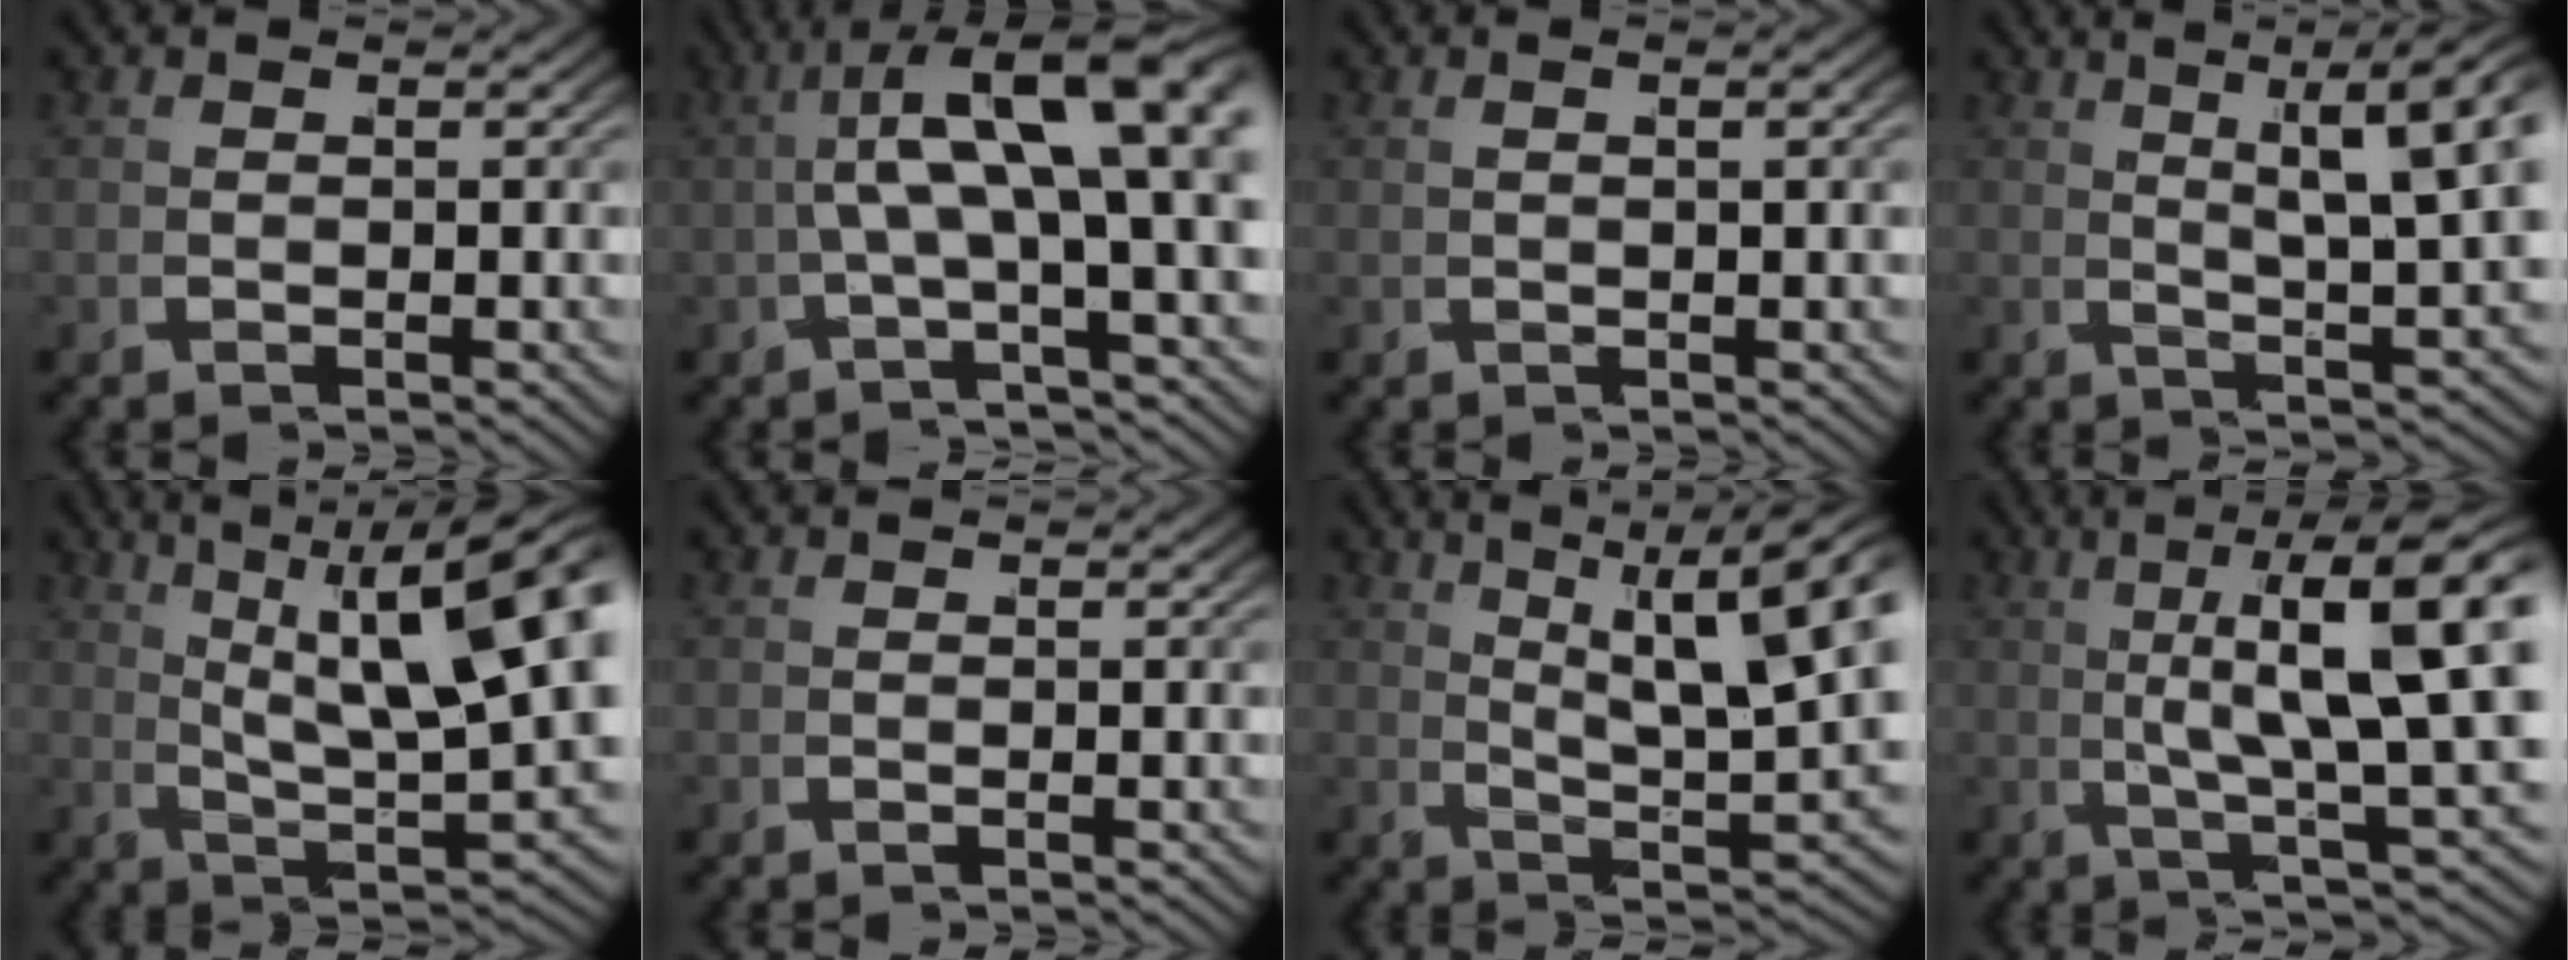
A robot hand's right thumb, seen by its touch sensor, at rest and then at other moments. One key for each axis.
{"total": 10.3, "fx": 2.4, "fy": 3.2, "fz": 9.5, "tx": -0.124, "ty": 0.035, "tz": 0.014}
{"total": 1.0, "fx": 0.4, "fy": -0.7, "fz": 0.7, "tx": 0.002, "ty": 0.015, "tz": 0.007}
{"total": 8.9, "fx": 4.0, "fy": 2.9, "fz": 7.5, "tx": -0.069, "ty": 0.027, "tz": 0.044}
{"total": 11.7, "fx": 2.2, "fy": 5.0, "fz": 10.4, "tx": -0.144, "ty": -0.008, "tz": 0.033}
{"total": 0.0}
{"total": 11.3, "fx": 3.5, "fy": 5.1, "fz": 9.5, "tx": -0.115, "ty": 0.005, "tz": 0.041}
{"total": 10.9, "fx": 2.2, "fy": 3.9, "fz": 9.9, "tx": -0.129, "ty": 0.002, "tz": 0.018}